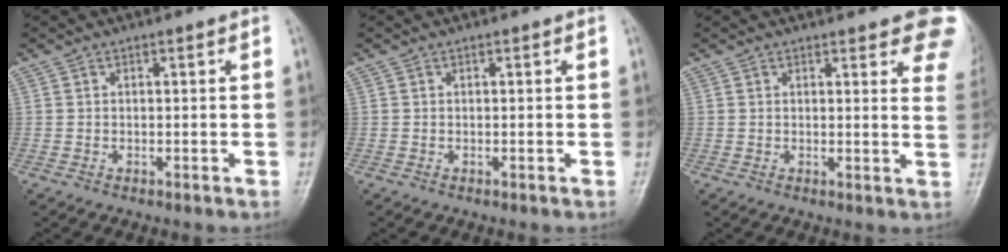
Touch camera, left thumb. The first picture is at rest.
{"total": 0.0}
{"total": 10.4, "force": [7.2, 3.2, 6.9], "torque": [-0.048, -0.027, 0.066]}